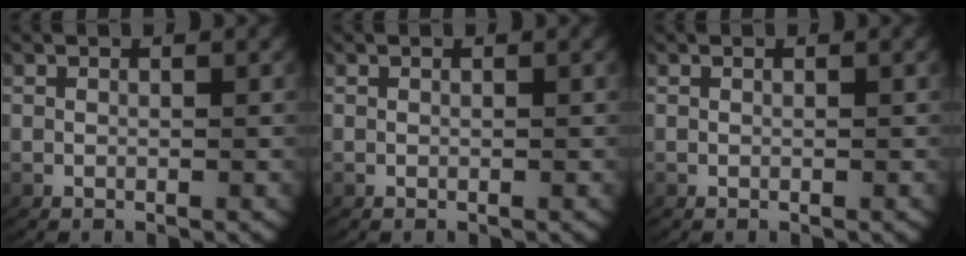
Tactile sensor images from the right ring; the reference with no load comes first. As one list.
[{"total": 0.0}, {"total": 0.0}]